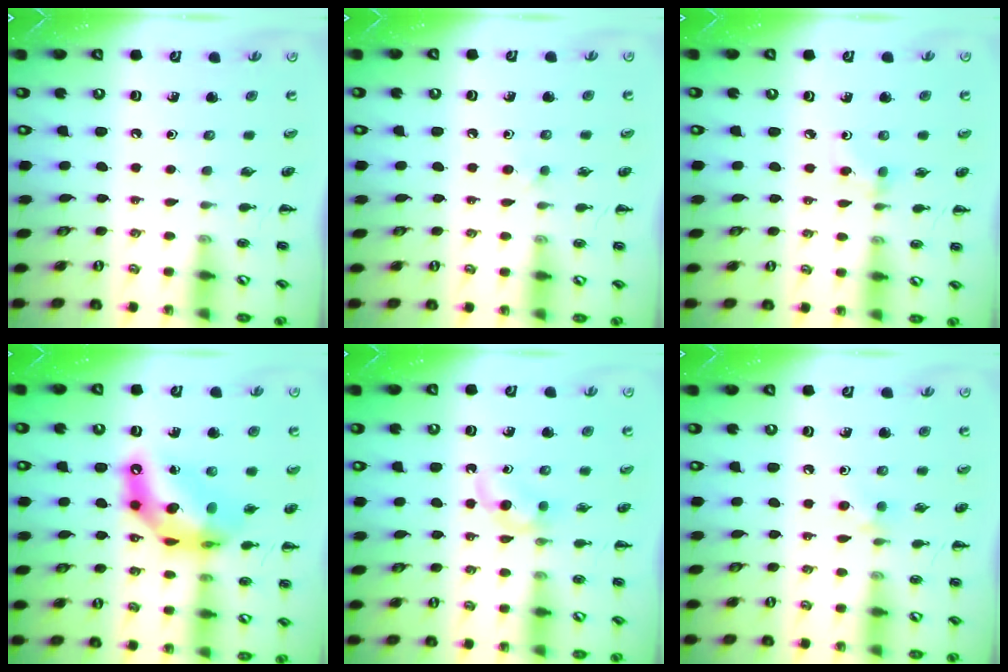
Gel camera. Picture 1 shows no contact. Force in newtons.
{"total": 2.2, "press": 2.0, "slide": 1.0}
{"total": 2.6, "press": 2.4, "slide": 1.1}
{"total": 14.3, "press": 13.8, "slide": 3.8}
{"total": 3.6, "press": 3.3, "slide": 1.6}
{"total": 3.9, "press": 3.6, "slide": 1.5}